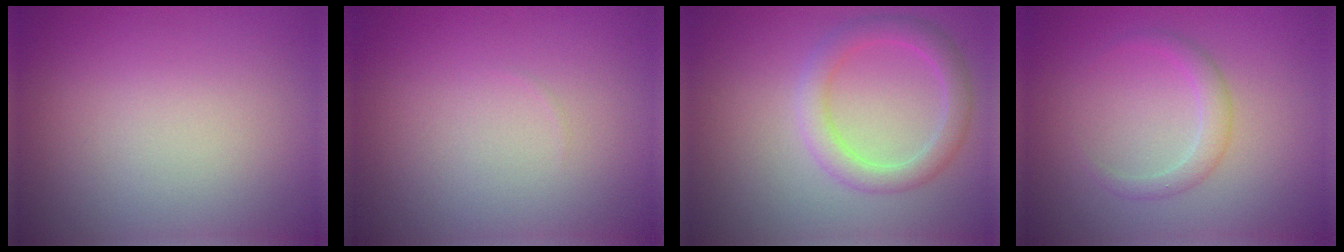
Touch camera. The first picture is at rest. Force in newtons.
{"total": 0.0}
{"total": 3.1, "press": 3.1, "slide": 0.1}
{"total": 1.7, "press": 1.7, "slide": 0.1}